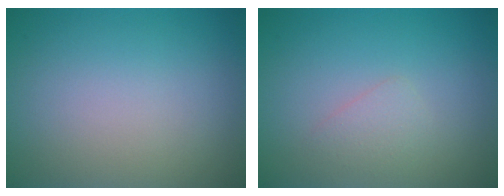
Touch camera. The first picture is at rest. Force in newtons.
{"total": 1.3, "press": 1.3, "slide": 0.0}